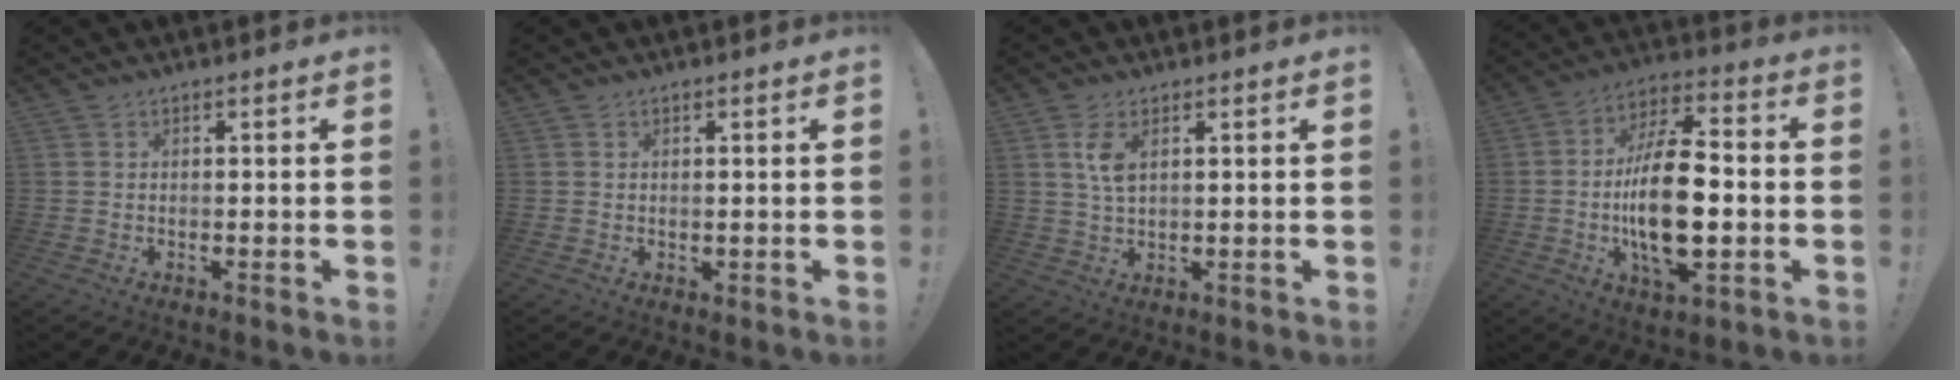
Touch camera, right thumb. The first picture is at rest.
{"total": 0.9, "force": [0.6, 0.7, 0.2], "torque": [0.005, -0.003, 0.010]}
{"total": 5.2, "force": [2.0, 2.3, 4.3], "torque": [-0.078, -0.009, 0.030]}
{"total": 20.0, "force": [-2.7, 8.9, 17.7], "torque": [-0.336, -0.001, -0.047]}